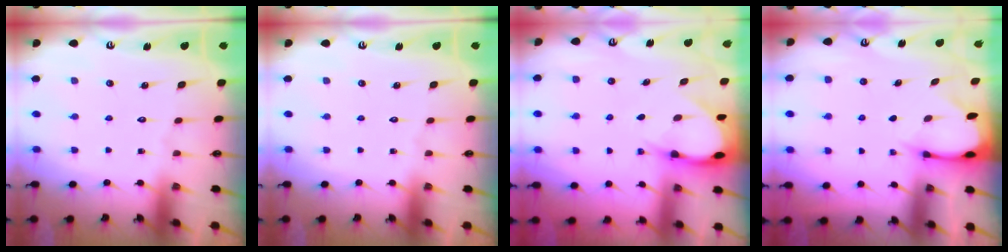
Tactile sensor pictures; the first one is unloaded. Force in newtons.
{"total": 0.0}
{"total": 3.8, "press": 3.8, "slide": 0.3}
{"total": 2.7, "press": 2.6, "slide": 0.4}